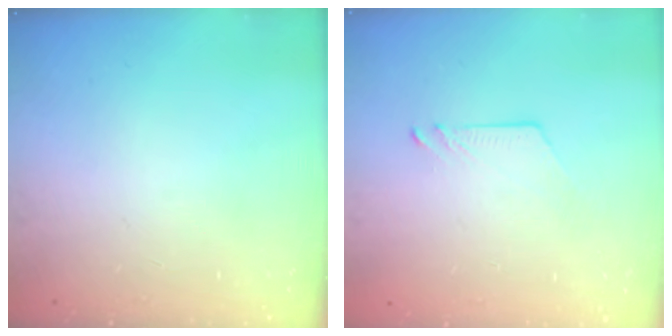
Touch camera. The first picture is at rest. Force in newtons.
{"total": 3.5, "press": 3.4, "slide": 0.3}